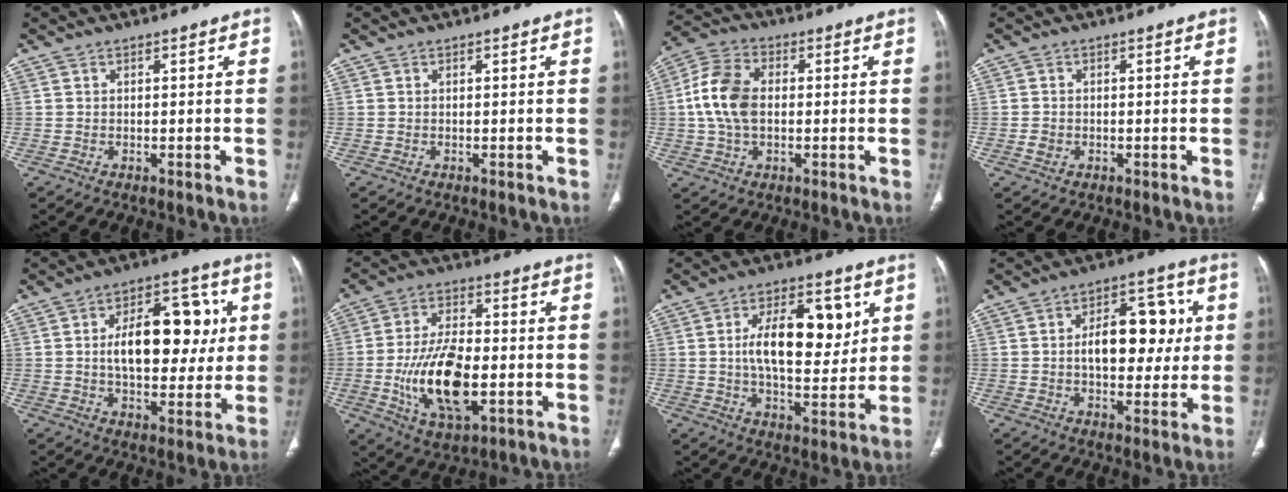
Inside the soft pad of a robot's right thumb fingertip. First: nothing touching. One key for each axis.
{"total": 0.0}
{"total": 10.7, "fx": 0.2, "fy": 7.0, "fz": 8.1, "tx": -0.165, "ty": 0.020, "tz": 0.000}
{"total": 1.5, "fx": -0.5, "fy": 1.3, "fz": 0.7, "tx": -0.011, "ty": 0.004, "tz": -0.008}
{"total": 17.9, "fx": 2.4, "fy": 9.9, "fz": 14.7, "tx": -0.177, "ty": 0.014, "tz": 0.037}
{"total": 16.1, "fx": -3.2, "fy": 8.0, "fz": 13.5, "tx": -0.241, "ty": 0.004, "tz": -0.047}
{"total": 16.1, "fx": 4.0, "fy": 7.8, "fz": 13.5, "tx": -0.179, "ty": -0.013, "tz": 0.066}
{"total": 14.4, "fx": 1.4, "fy": 8.3, "fz": 11.6, "tx": -0.124, "ty": 0.019, "tz": 0.018}